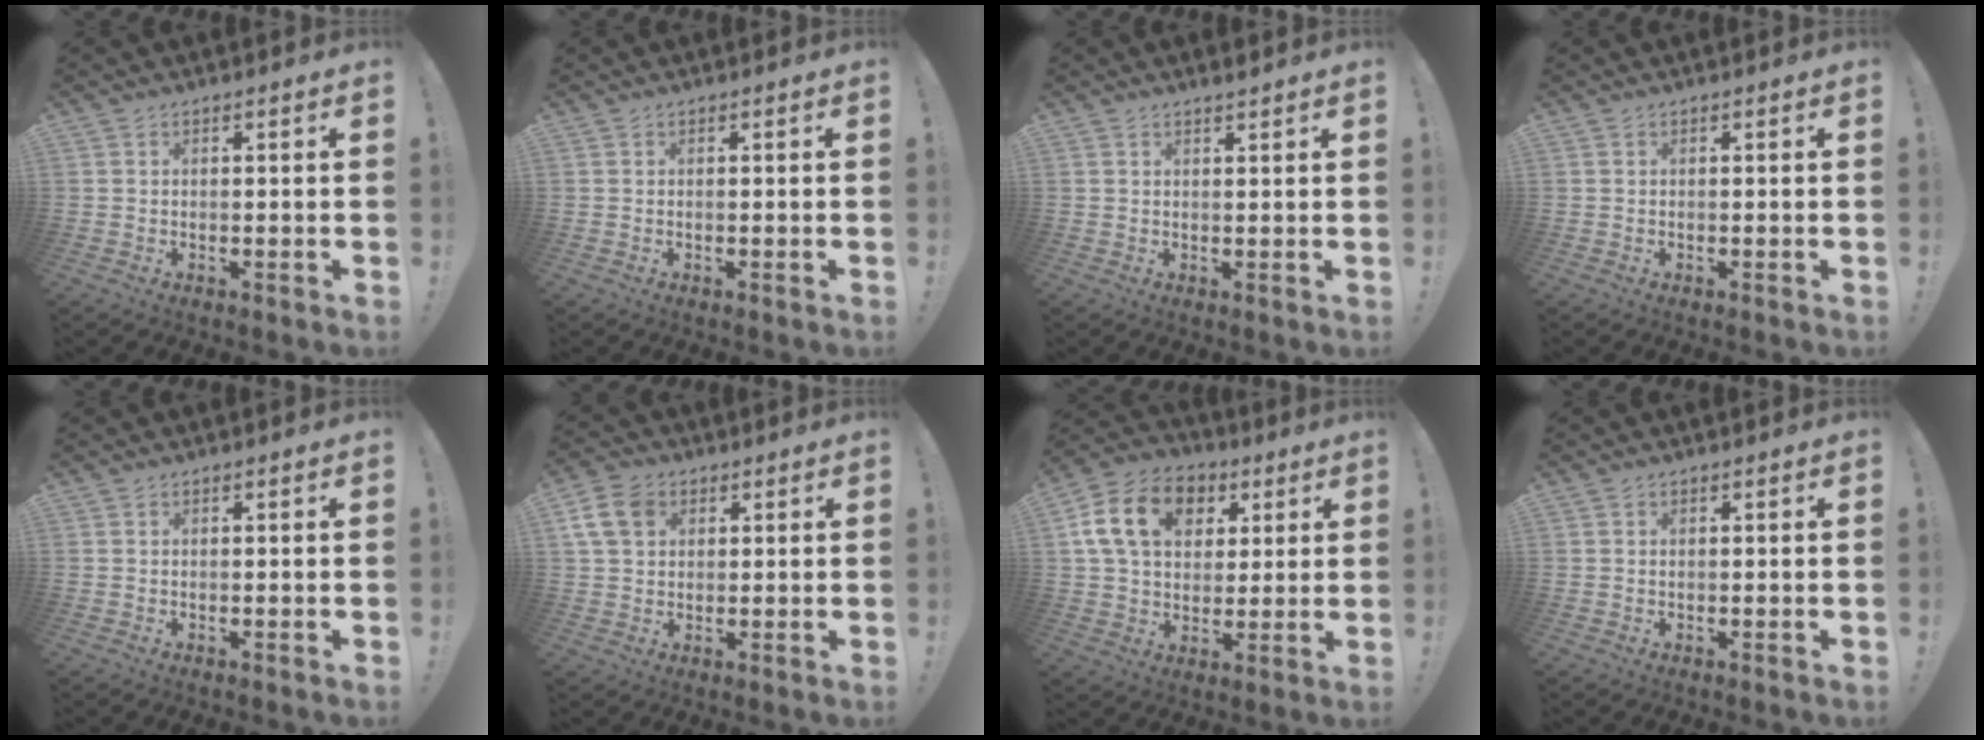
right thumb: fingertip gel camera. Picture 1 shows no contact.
{"total": 0.0}
{"total": 2.2, "force": [1.9, 0.0, 1.0], "torque": [-0.006, -0.014, 0.031]}
{"total": 0.0}
{"total": 0.0}
{"total": 10.1, "force": [3.7, 7.4, 5.7], "torque": [-0.109, -0.005, 0.075]}
{"total": 17.5, "force": [5.7, 12.8, 10.4], "torque": [-0.173, -0.004, 0.108]}
{"total": 0.0}